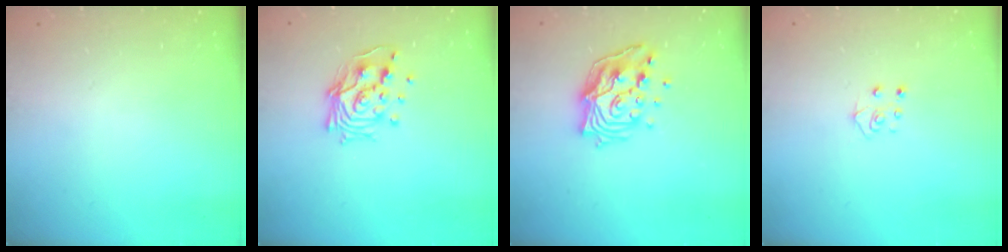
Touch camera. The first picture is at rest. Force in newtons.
{"total": 12.9, "press": 12.8, "slide": 1.1}
{"total": 14.9, "press": 14.8, "slide": 1.4}
{"total": 4.8, "press": 4.8, "slide": 0.4}